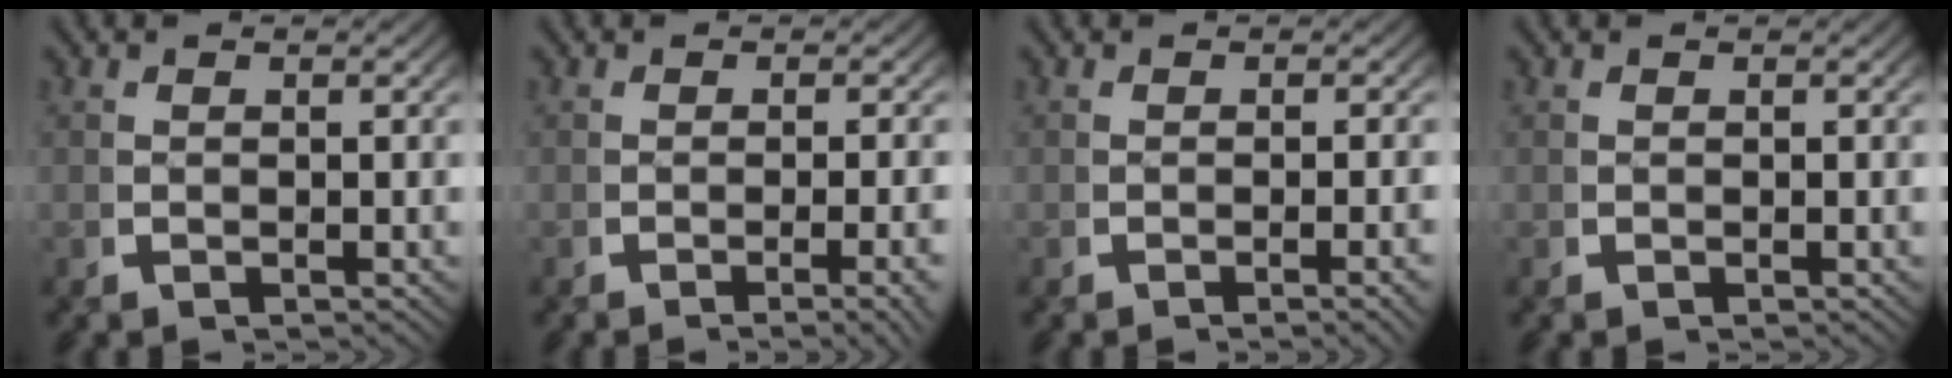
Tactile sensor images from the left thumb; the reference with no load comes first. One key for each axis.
{"total": 2.9, "fx": -1.2, "fy": 0.3, "fz": 2.6, "tx": -0.038, "ty": 0.002, "tz": -0.021}
{"total": 1.7, "fx": -0.6, "fy": 0.0, "fz": 1.6, "tx": -0.024, "ty": 0.007, "tz": -0.013}
{"total": 0.0}